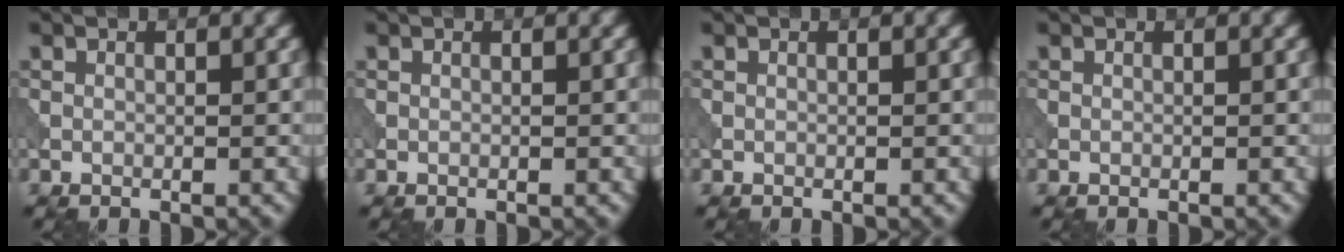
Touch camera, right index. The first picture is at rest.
{"total": 0.0}
{"total": 0.0}
{"total": 0.0}